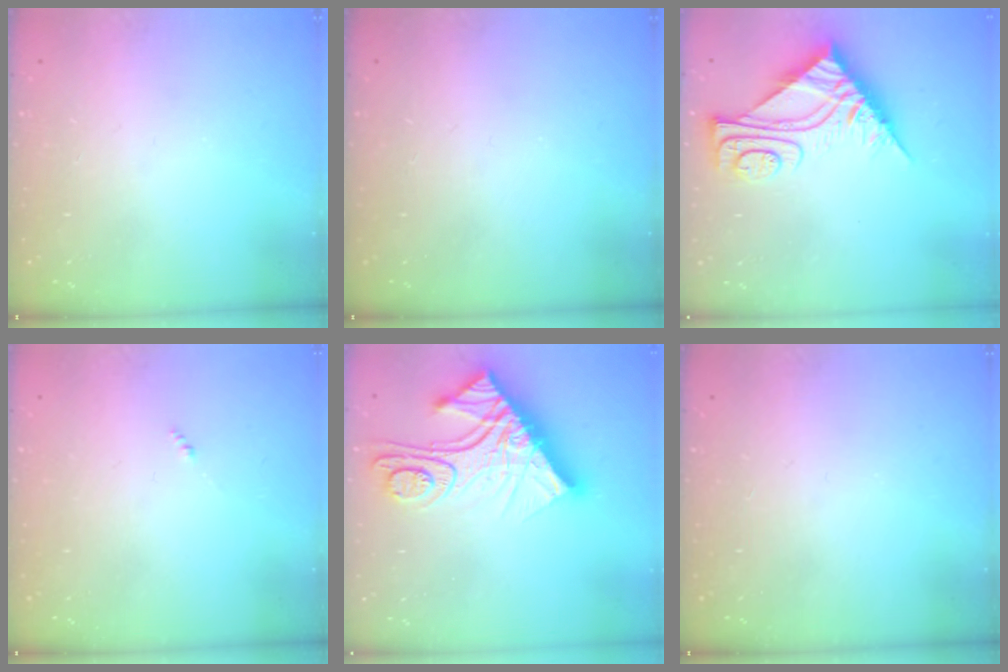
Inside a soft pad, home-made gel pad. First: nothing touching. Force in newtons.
{"total": 0.0}
{"total": 11.4, "press": 11.4, "slide": 1.1}
{"total": 0.0}
{"total": 21.9, "press": 21.8, "slide": 1.9}
{"total": 0.0}